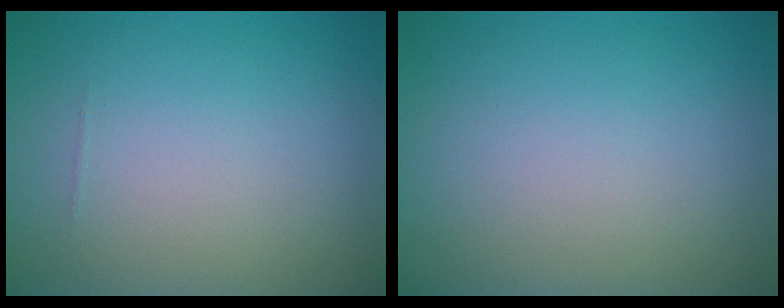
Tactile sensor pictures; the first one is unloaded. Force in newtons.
{"total": 0.0}